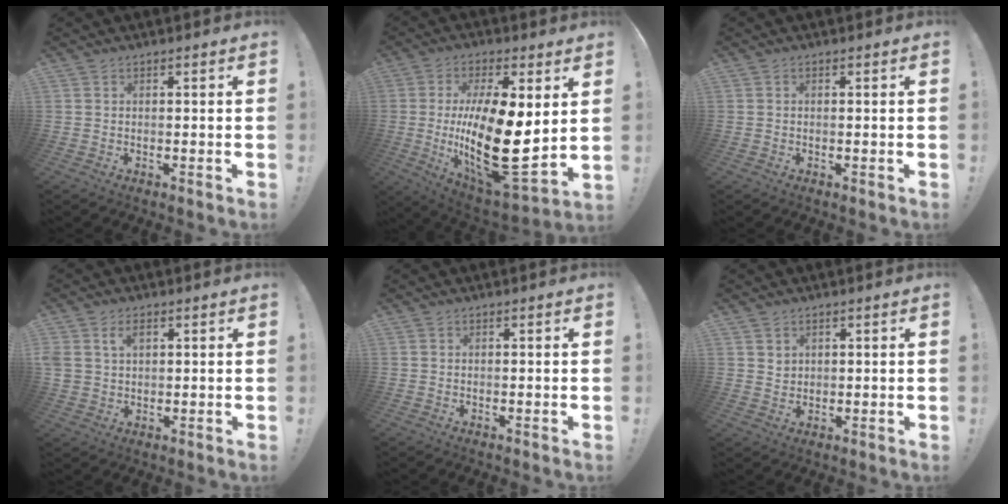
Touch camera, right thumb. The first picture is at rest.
{"total": 24.6, "force": [-0.1, 10.5, 22.3], "torque": [-0.399, -0.032, 0.008]}
{"total": 0.0}
{"total": 4.5, "force": [1.8, 3.3, 2.4], "torque": [-0.036, 0.001, 0.034]}
{"total": 0.0}
{"total": 2.8, "force": [1.8, 2.1, 0.5], "torque": [0.000, -0.010, 0.033]}